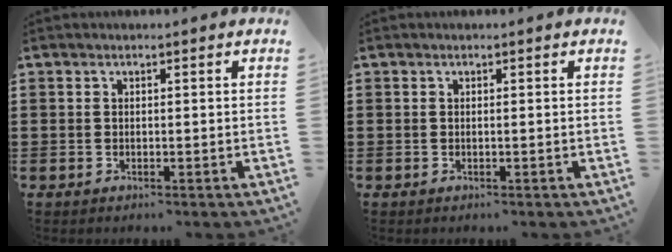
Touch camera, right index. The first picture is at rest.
{"total": 0.0}